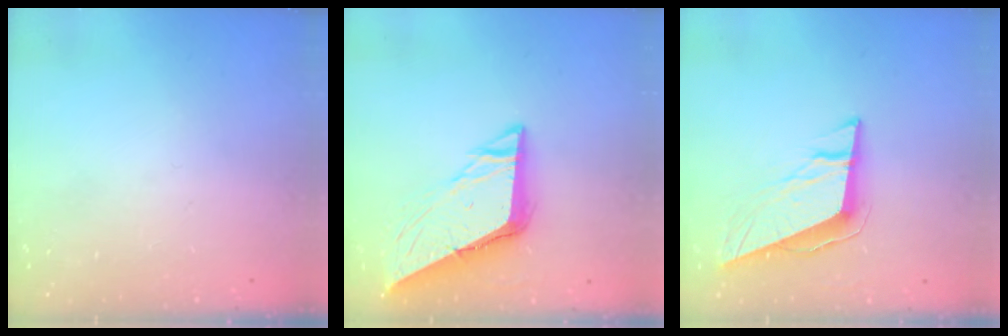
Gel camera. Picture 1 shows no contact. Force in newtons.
{"total": 8.9, "press": 8.9, "slide": 1.0}
{"total": 9.6, "press": 9.4, "slide": 1.8}